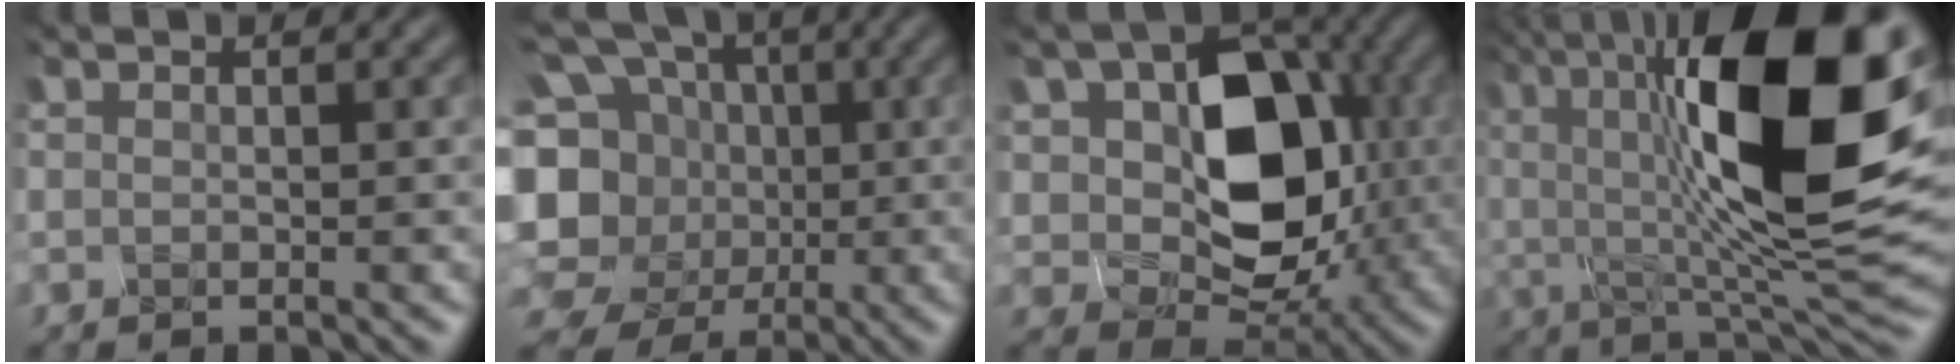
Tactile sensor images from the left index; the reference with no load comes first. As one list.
[{"total": 13.6, "force": [-2.3, 12.1, 5.7], "torque": [-0.153, 0.016, -0.064]}, {"total": 11.8, "force": [0.6, 8.1, 8.6], "torque": [-0.129, -0.002, 0.004]}, {"total": 17.2, "force": [3.1, 6.5, 15.6], "torque": [-0.242, 0.001, 0.034]}]